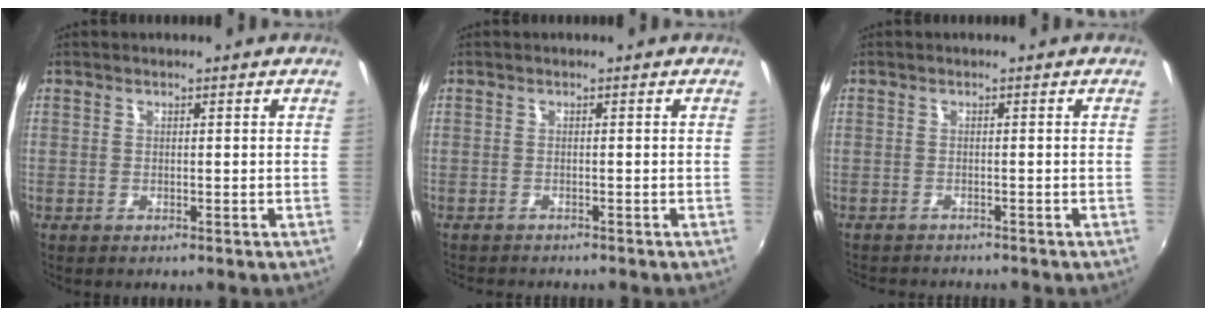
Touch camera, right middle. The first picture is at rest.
{"total": 2.4, "force": [-2.3, 0.3, 0.7], "torque": [-0.022, -0.014, -0.037]}
{"total": 3.5, "force": [-3.3, 0.5, 1.0], "torque": [-0.029, -0.015, -0.052]}